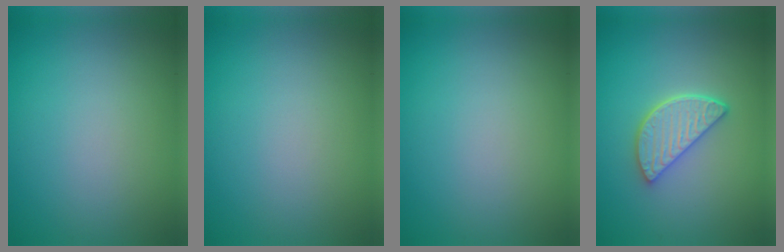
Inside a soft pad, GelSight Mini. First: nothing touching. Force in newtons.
{"total": 0.0}
{"total": 0.0}
{"total": 3.9, "press": 3.2, "slide": 2.2}